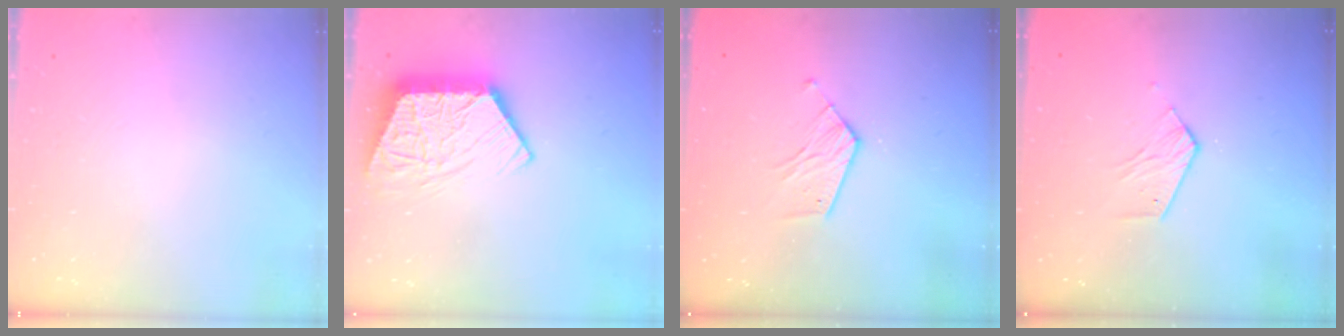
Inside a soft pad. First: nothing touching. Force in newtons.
{"total": 14.3, "press": 14.2, "slide": 1.2}
{"total": 7.3, "press": 7.3, "slide": 0.3}
{"total": 3.7, "press": 3.7, "slide": 0.3}